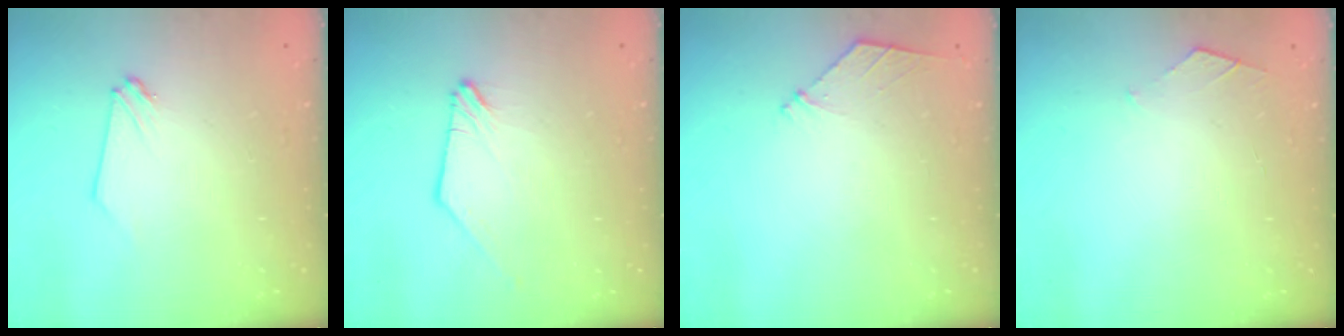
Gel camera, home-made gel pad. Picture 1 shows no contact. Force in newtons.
{"total": 0.0}
{"total": 5.9, "press": 5.8, "slide": 1.0}
{"total": 4.4, "press": 4.4, "slide": 0.5}